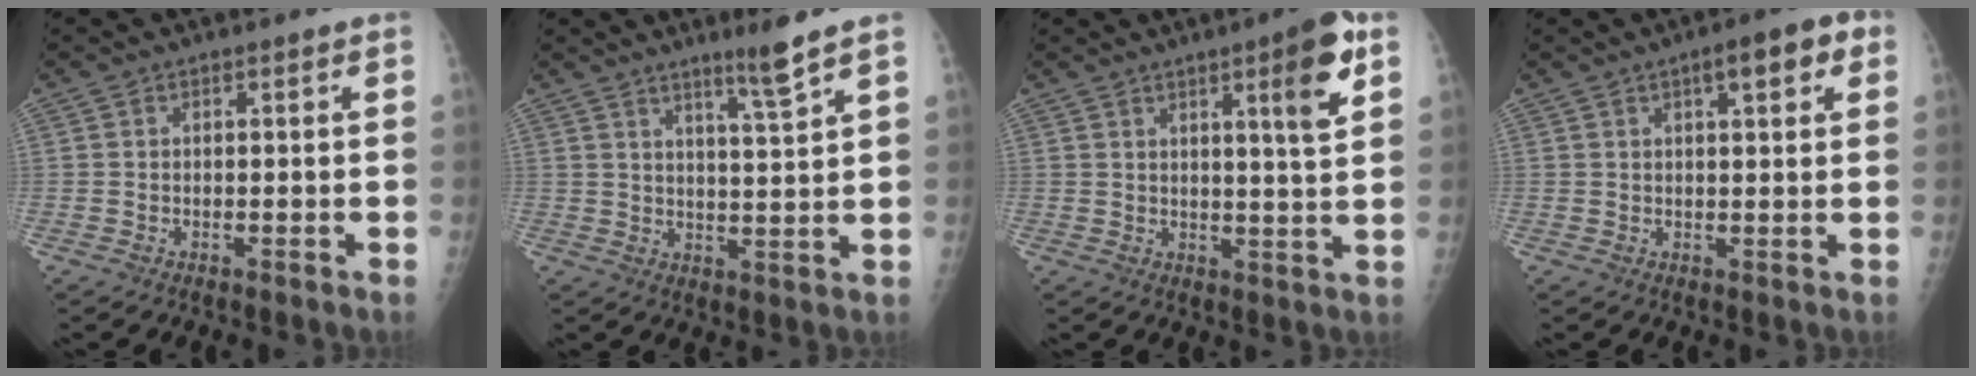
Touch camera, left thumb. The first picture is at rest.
{"total": 5.5, "force": [4.0, -0.8, 3.7], "torque": [-0.062, -0.036, 0.070]}
{"total": 8.6, "force": [4.2, 0.5, 7.4], "torque": [-0.097, -0.021, 0.057]}
{"total": 6.5, "force": [3.0, 1.9, 5.4], "torque": [-0.058, 0.007, 0.036]}